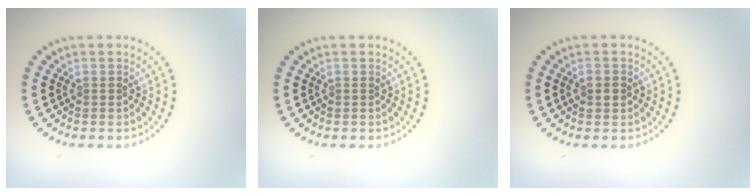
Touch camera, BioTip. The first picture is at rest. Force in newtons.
{"total": 0.0}
{"total": 1.6, "press": 1.6, "slide": 0.1}